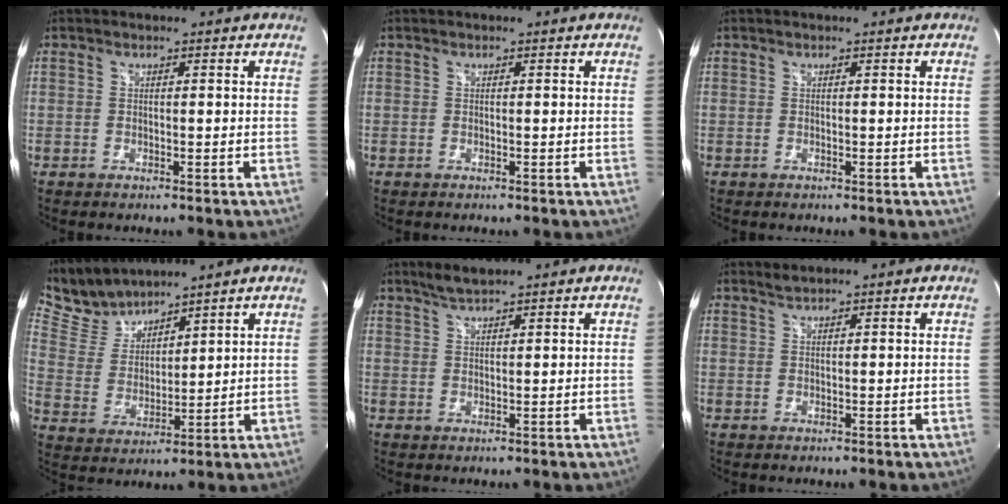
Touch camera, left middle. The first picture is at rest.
{"total": 0.0}
{"total": 0.0}
{"total": 7.9, "force": [7.7, 1.6, 0.7], "torque": [-0.032, 0.013, 0.172]}
{"total": 2.7, "force": [2.3, -0.1, 1.3], "torque": [-0.033, 0.003, 0.047]}
{"total": 0.9, "force": [0.8, -0.3, 0.1], "torque": [-0.008, 0.001, 0.021]}